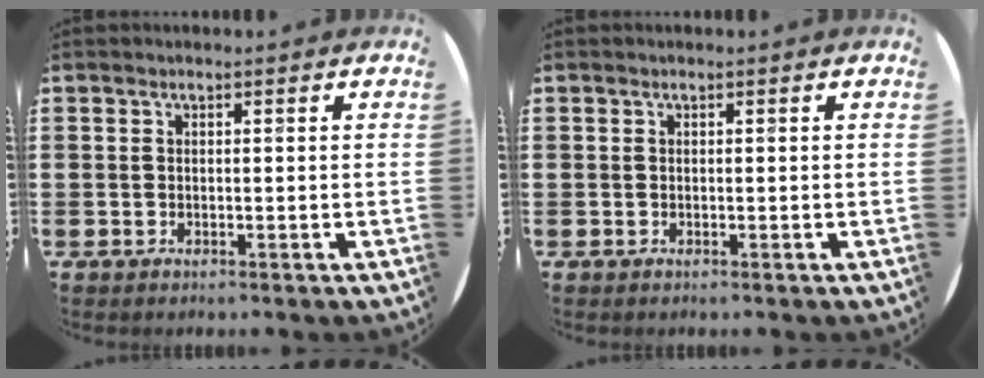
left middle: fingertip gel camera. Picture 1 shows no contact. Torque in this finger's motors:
{"motor_torque": [0.00, 0.00, 0.00, 0.00]}